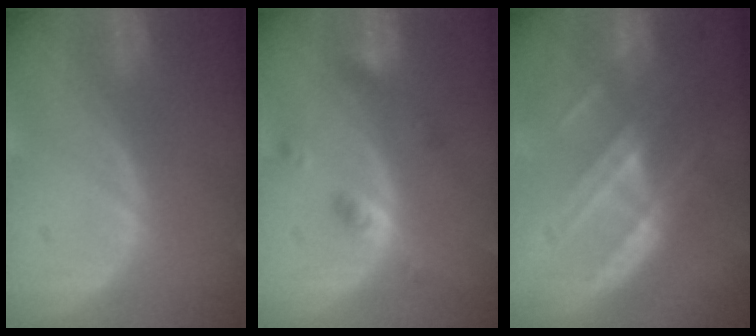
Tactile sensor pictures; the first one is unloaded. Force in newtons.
{"total": 4.3, "press": 3.9, "slide": 1.7}
{"total": 7.4, "press": 6.7, "slide": 3.3}